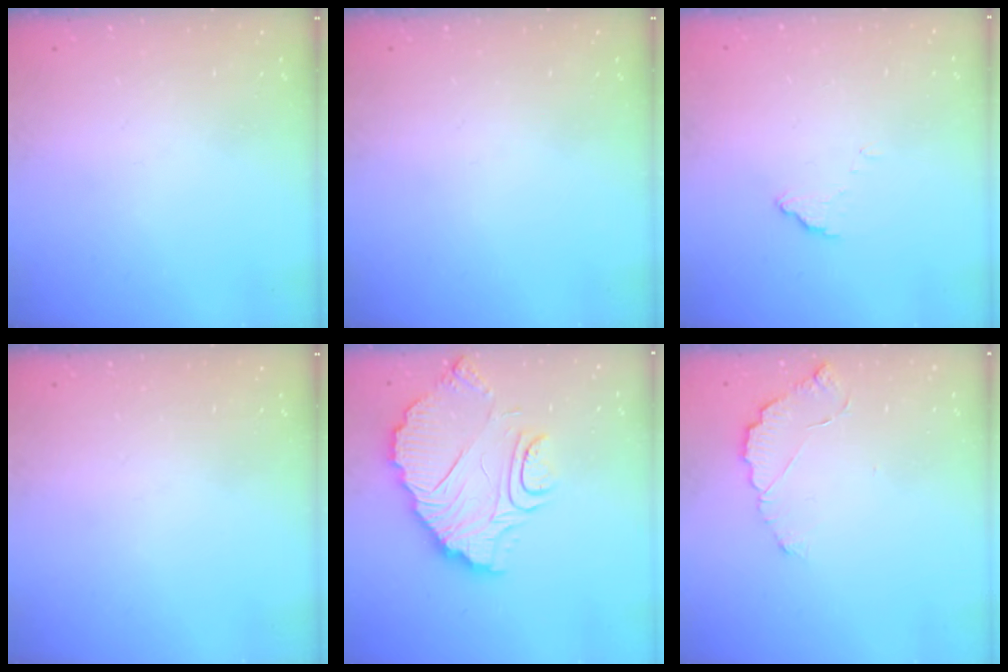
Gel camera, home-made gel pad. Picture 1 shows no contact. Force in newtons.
{"total": 0.0}
{"total": 2.9, "press": 2.9, "slide": 0.4}
{"total": 0.0}
{"total": 12.1, "press": 12.0, "slide": 1.1}
{"total": 5.8, "press": 5.8, "slide": 0.4}